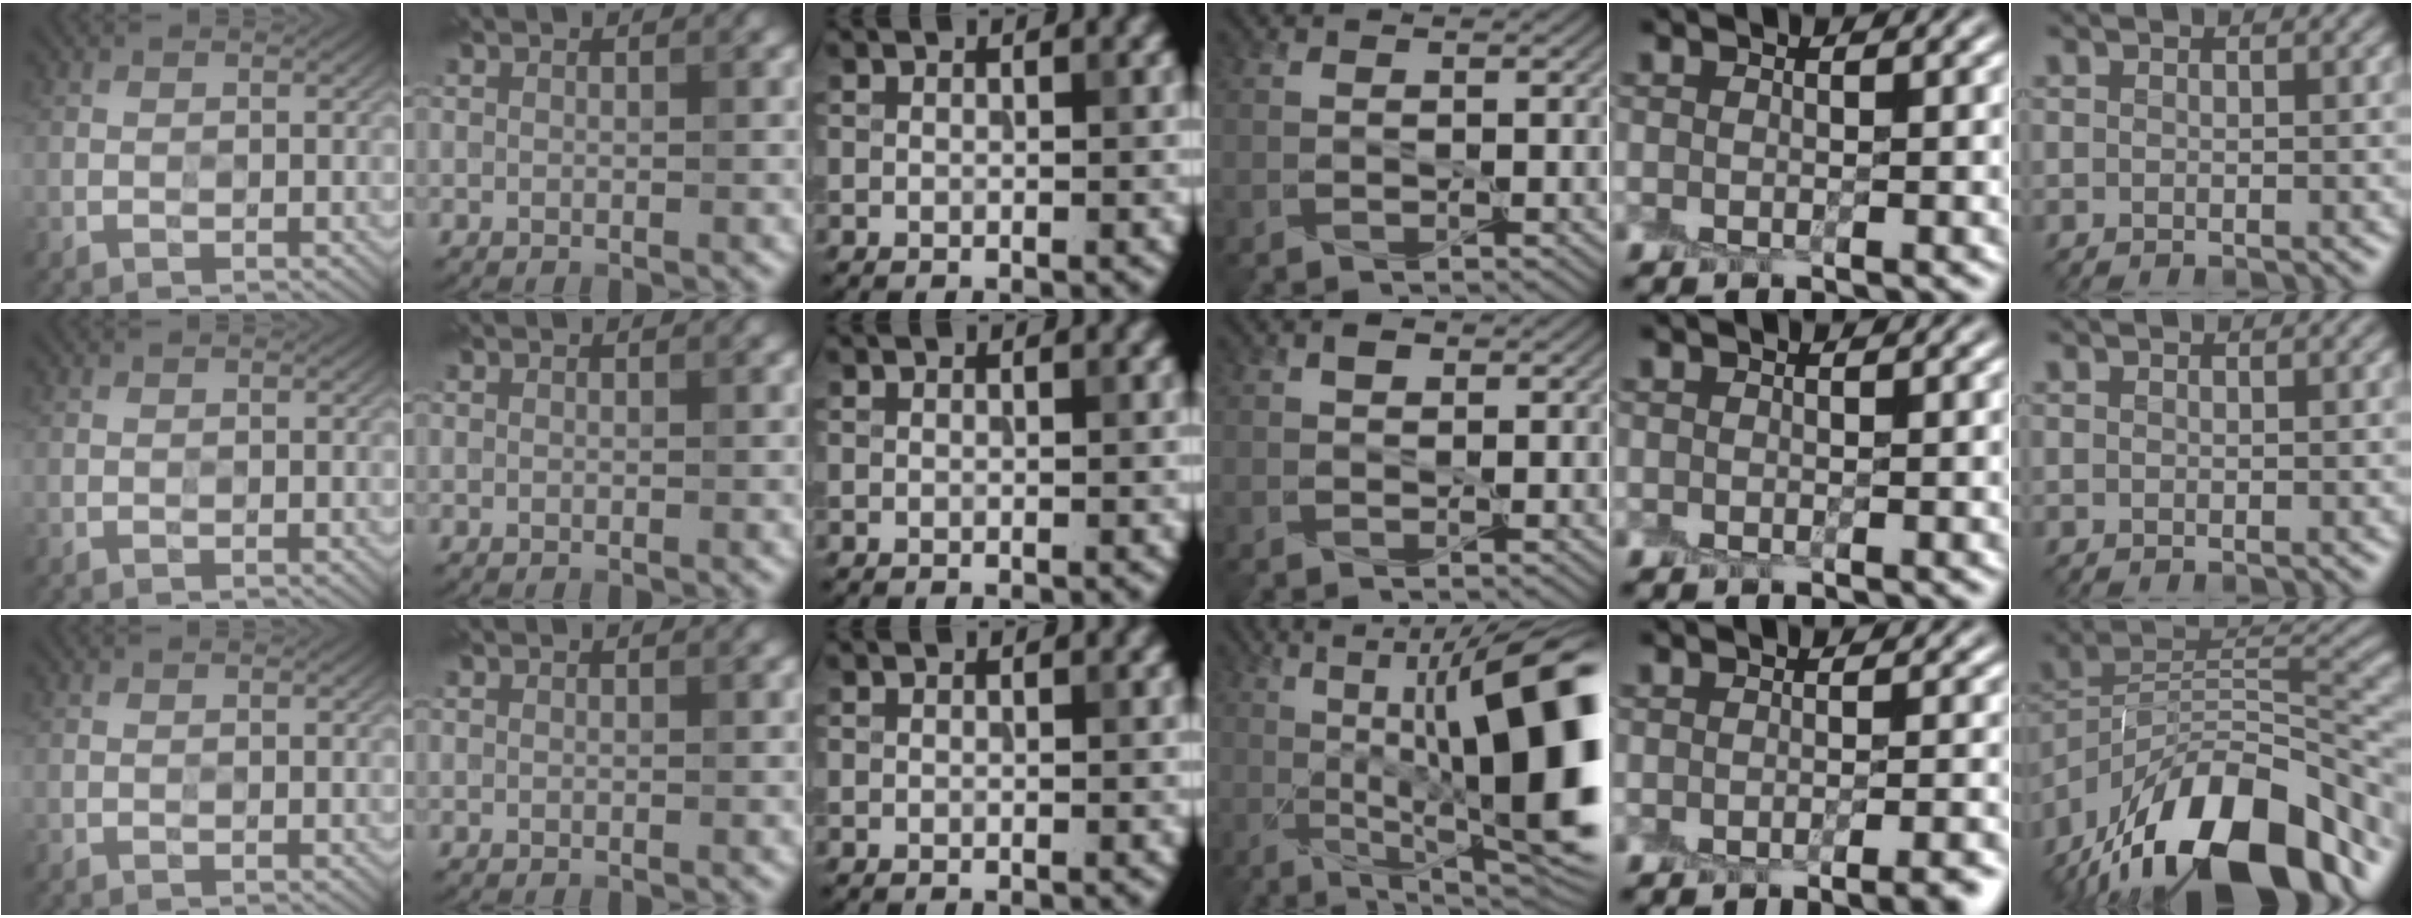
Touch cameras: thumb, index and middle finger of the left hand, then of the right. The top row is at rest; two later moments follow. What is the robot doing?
{"motion": "peel", "object": "plastic wrap"}